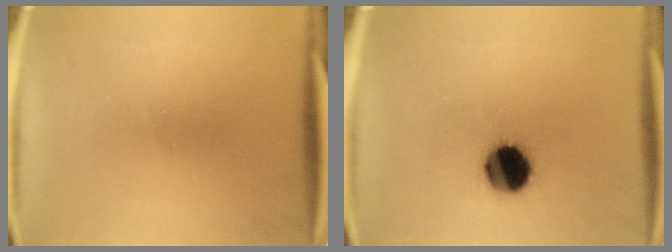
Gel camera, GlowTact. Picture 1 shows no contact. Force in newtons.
{"total": 11.5}